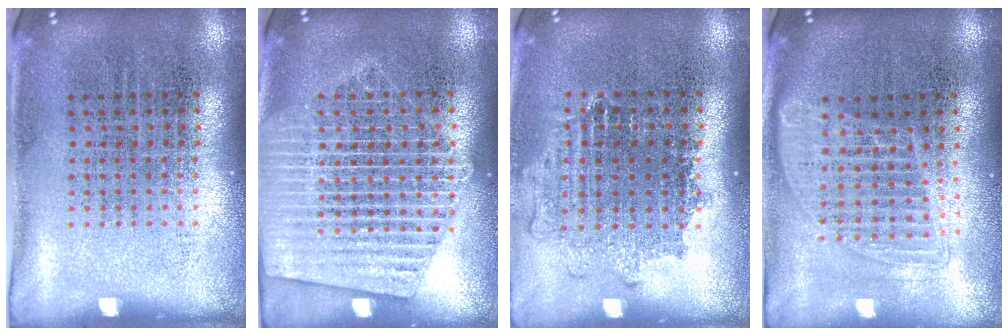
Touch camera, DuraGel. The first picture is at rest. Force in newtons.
{"total": 2.1, "press": 2.1, "slide": 0.2}
{"total": 1.1, "press": 1.1, "slide": 0.4}
{"total": 1.4, "press": 1.2, "slide": 0.7}